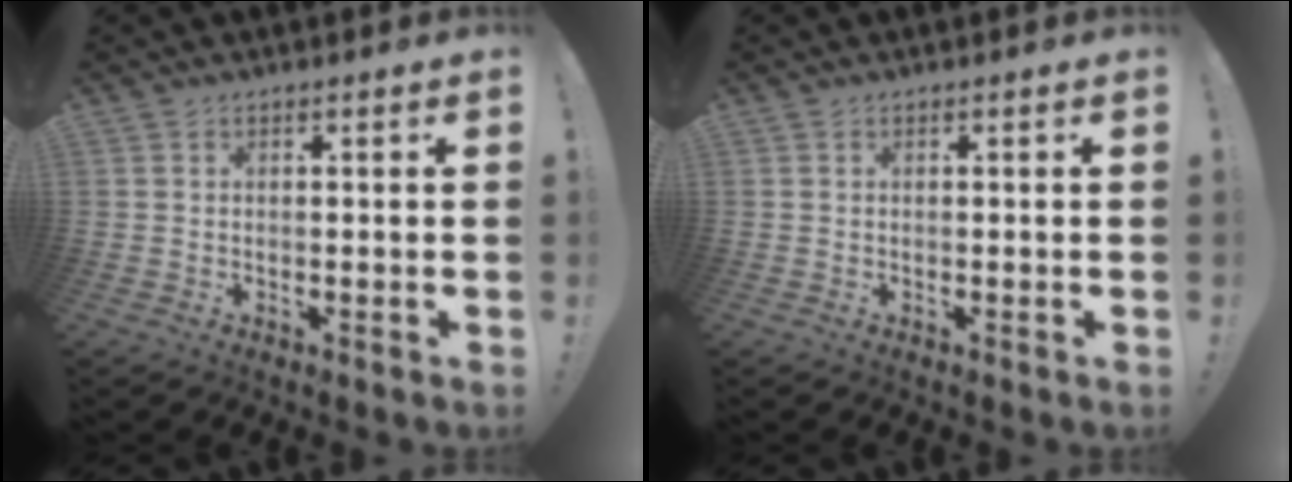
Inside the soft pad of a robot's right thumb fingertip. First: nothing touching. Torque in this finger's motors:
{"motor_torque": [0.00, 0.00, -0.08, 0.08, 0.00]}